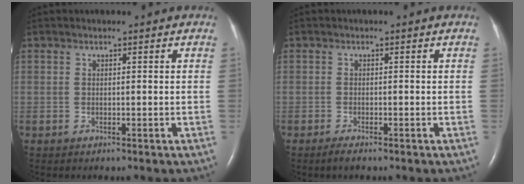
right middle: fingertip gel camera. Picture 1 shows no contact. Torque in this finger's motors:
{"motor_torque": [0.17, -0.13, -0.06, 0.00]}